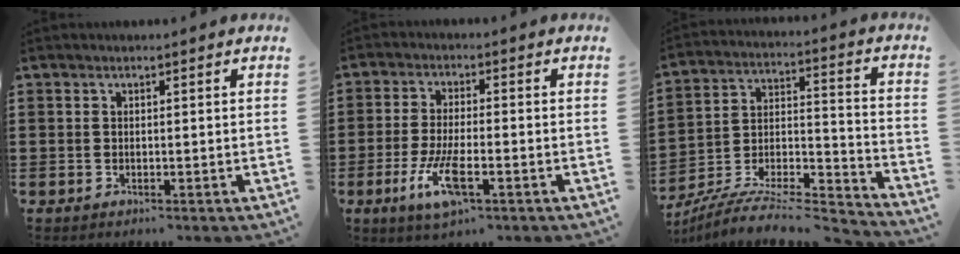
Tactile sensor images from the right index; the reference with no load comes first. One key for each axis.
{"total": 6.9, "fx": -2.9, "fy": 1.9, "fz": 6.0, "tx": -0.135, "ty": -0.017, "tz": -0.056}
{"total": 7.3, "fx": -6.7, "fy": 1.2, "fz": 2.8, "tx": -0.053, "ty": -0.005, "tz": -0.135}